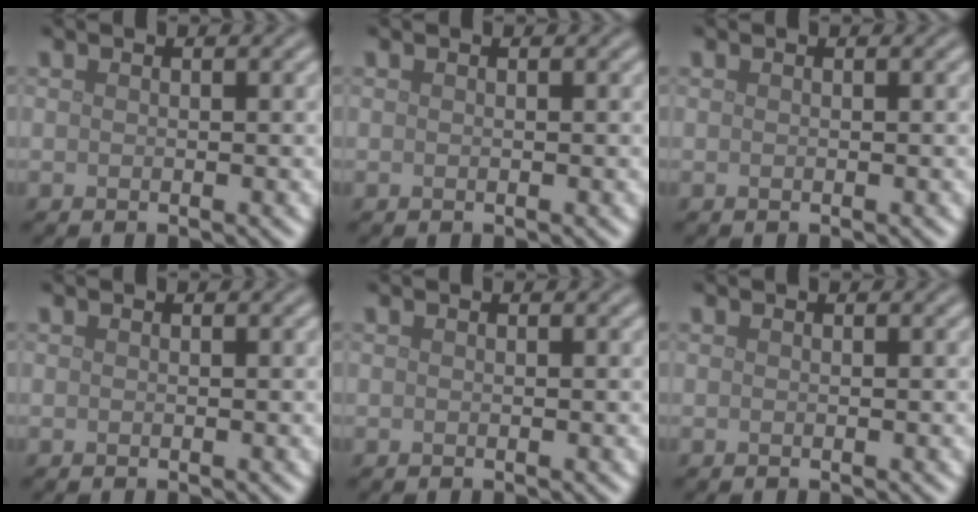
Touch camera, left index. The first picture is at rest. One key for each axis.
{"total": 0.0}
{"total": 0.0}
{"total": 0.0}
{"total": 0.0}
{"total": 0.0}